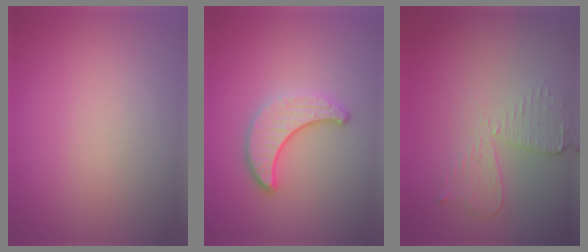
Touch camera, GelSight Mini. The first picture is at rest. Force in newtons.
{"total": 3.8, "press": 3.0, "slide": 2.3}
{"total": 3.0, "press": 2.6, "slide": 1.5}